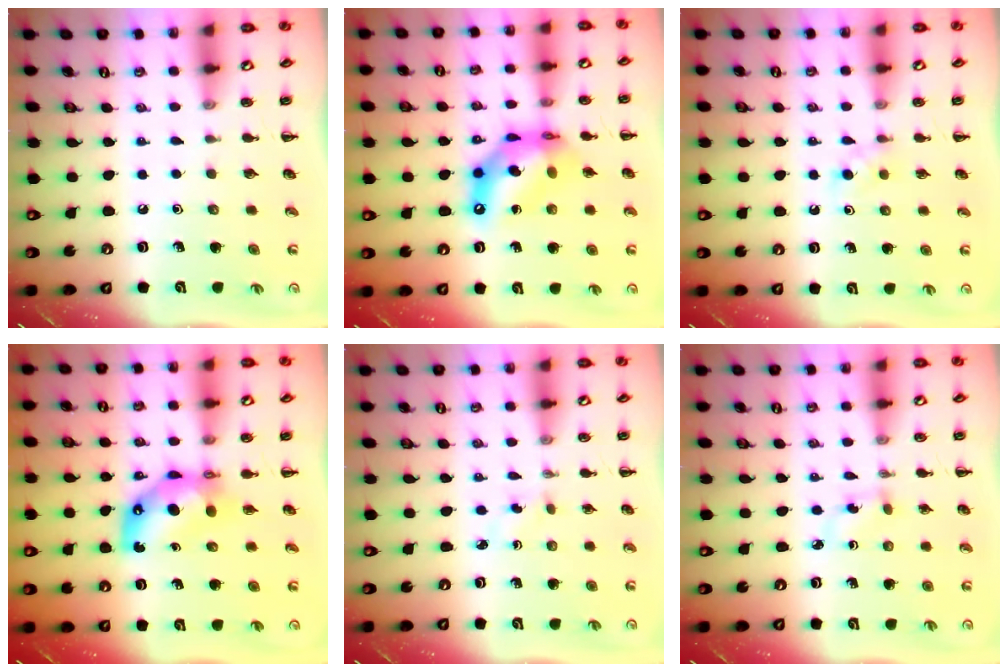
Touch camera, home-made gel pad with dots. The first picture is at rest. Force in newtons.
{"total": 12.7, "press": 12.2, "slide": 3.5}
{"total": 3.6, "press": 3.2, "slide": 1.5}
{"total": 8.1, "press": 7.8, "slide": 1.9}
{"total": 1.7, "press": 1.5, "slide": 0.8}
{"total": 3.3, "press": 3.0, "slide": 1.4}